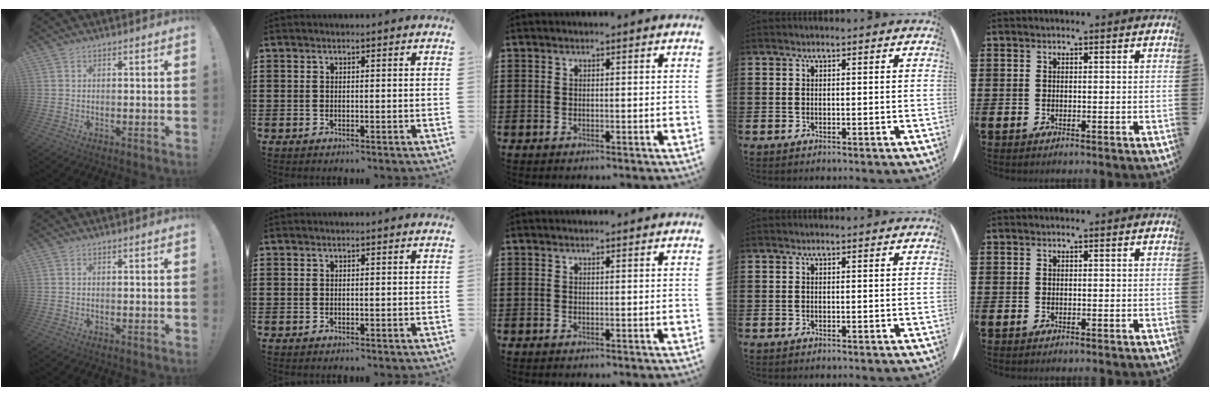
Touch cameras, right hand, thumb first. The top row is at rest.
{}